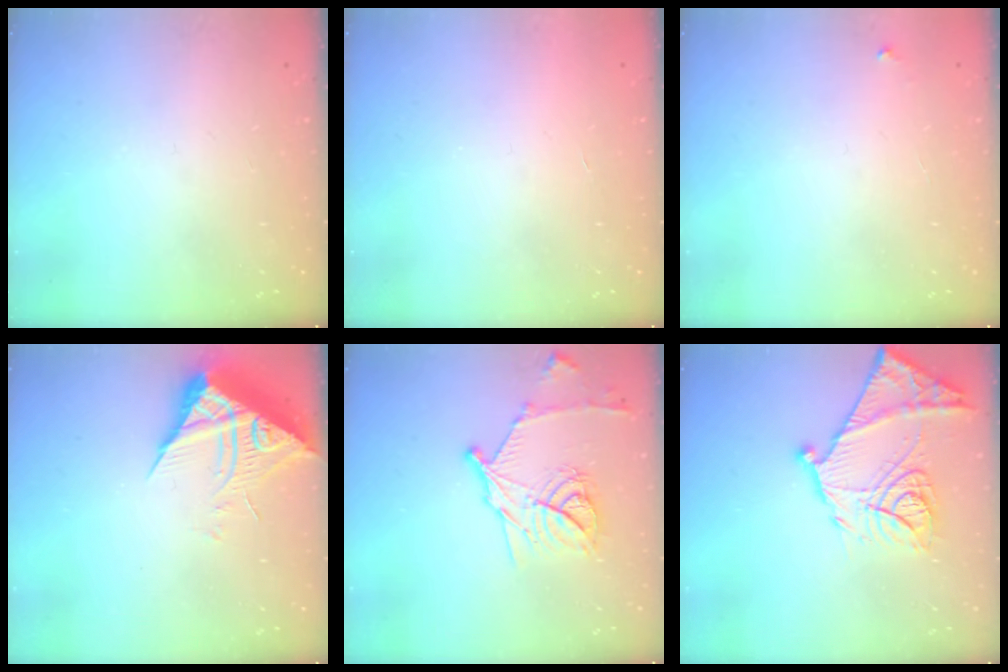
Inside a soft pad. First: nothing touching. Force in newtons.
{"total": 1.8, "press": 1.8, "slide": 0.1}
{"total": 2.2, "press": 2.2, "slide": 0.1}
{"total": 8.8, "press": 8.7, "slide": 0.9}
{"total": 16.4, "press": 16.3, "slide": 1.0}
{"total": 20.5, "press": 20.5, "slide": 1.8}